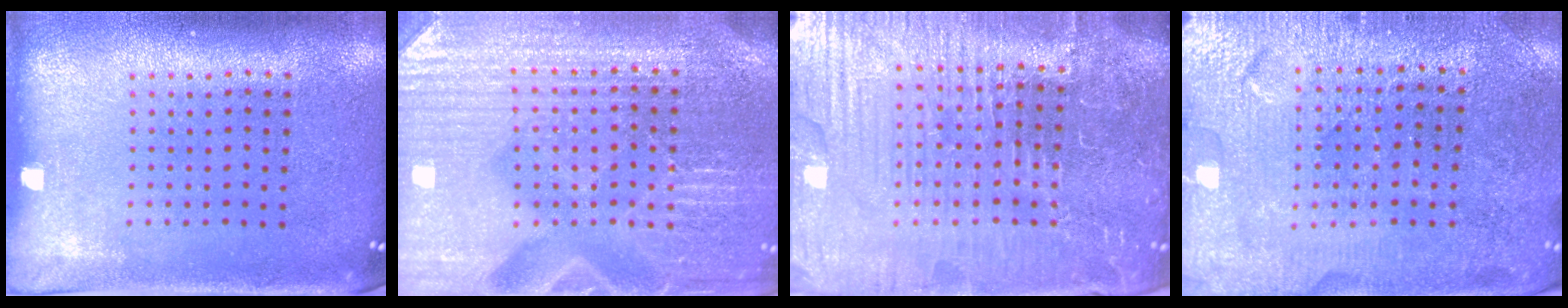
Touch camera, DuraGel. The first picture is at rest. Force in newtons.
{"total": 4.7, "press": 4.4, "slide": 1.5}
{"total": 6.0, "press": 5.5, "slide": 2.5}
{"total": 3.2, "press": 3.2, "slide": 0.1}